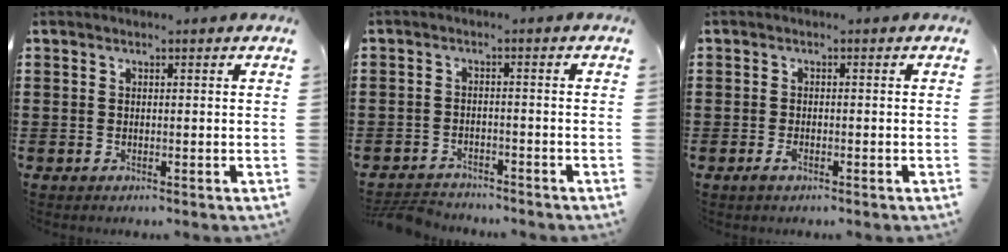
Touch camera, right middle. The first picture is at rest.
{"total": 3.4, "force": [-3.3, 0.6, 0.3], "torque": [-0.017, 0.000, -0.074]}
{"total": 1.4, "force": [-0.9, 0.5, 1.0], "torque": [-0.028, -0.006, -0.018]}